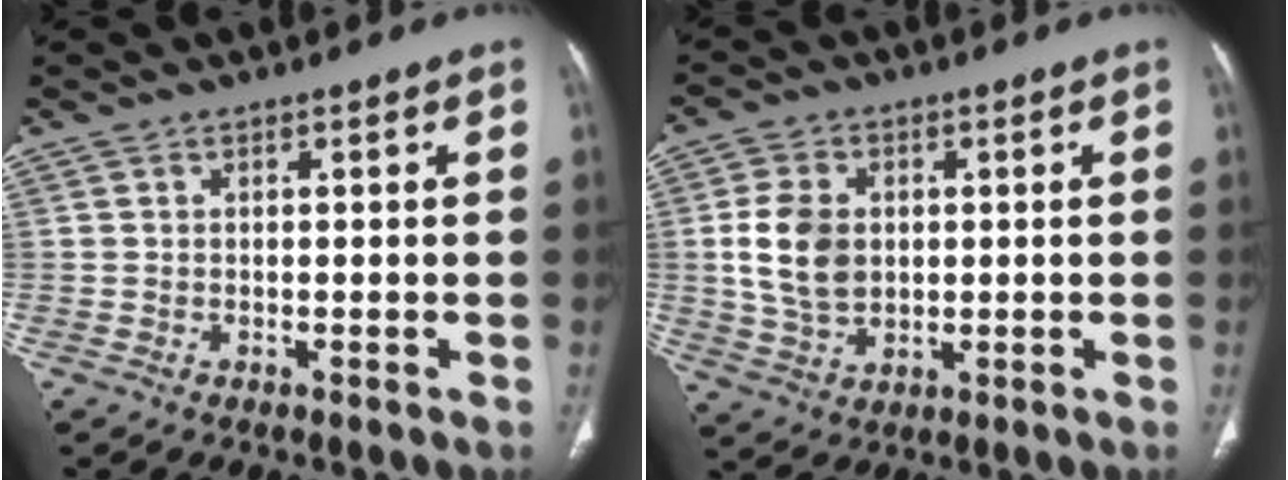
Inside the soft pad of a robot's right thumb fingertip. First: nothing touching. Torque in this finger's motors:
{"motor_torque": [1.45, 1.38, 1.03, -0.96, 0.24]}